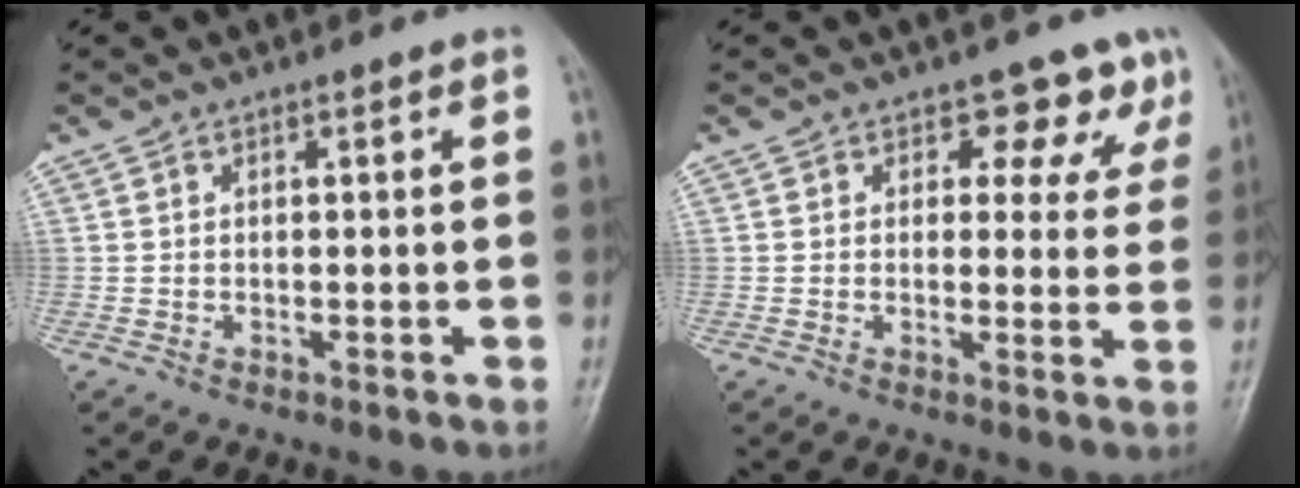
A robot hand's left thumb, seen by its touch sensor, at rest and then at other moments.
{"total": 6.3, "force": [4.5, 4.0, 1.9], "torque": [0.016, -0.025, 0.038]}